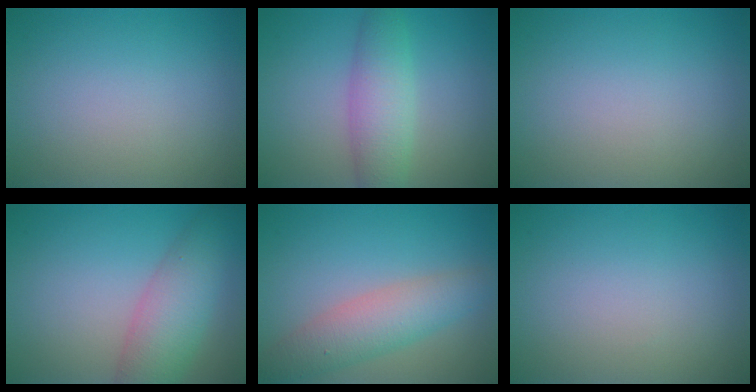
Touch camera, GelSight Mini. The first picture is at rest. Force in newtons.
{"total": 4.3, "press": 4.3, "slide": 0.1}
{"total": 0.0}
{"total": 5.5, "press": 5.5, "slide": 0.3}
{"total": 4.6, "press": 4.6, "slide": 0.1}
{"total": 0.0}